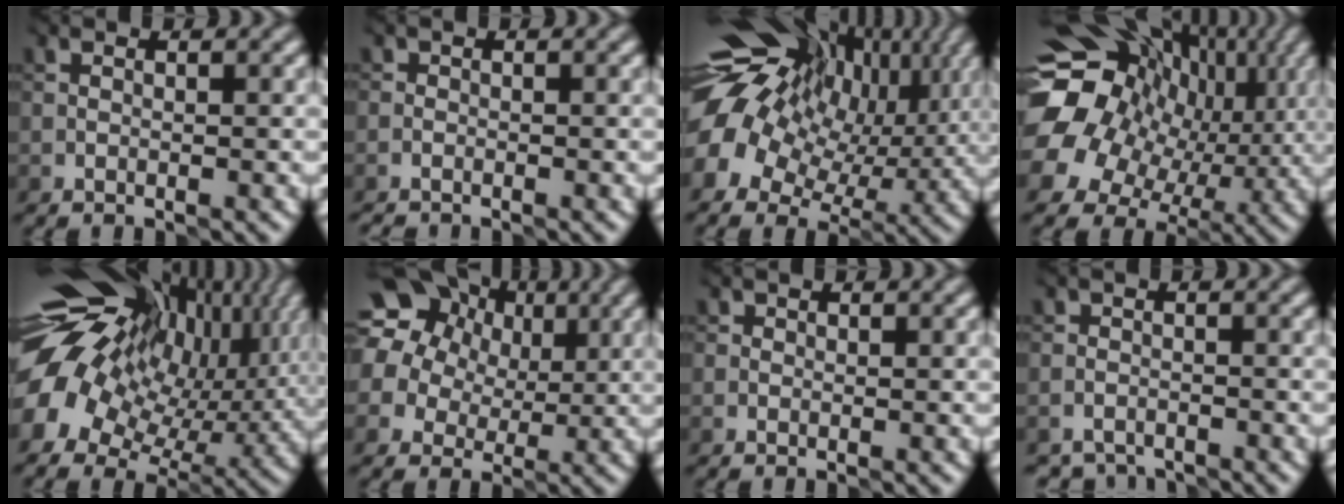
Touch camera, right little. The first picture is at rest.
{"total": 1.2, "force": [-1.2, 0.2, -0.3], "torque": [0.009, -0.007, -0.027]}
{"total": 15.4, "force": [3.7, 11.3, 9.7], "torque": [-0.183, 0.011, 0.072]}
{"total": 15.5, "force": [2.7, 13.2, 7.6], "torque": [-0.142, -0.006, 0.050]}
{"total": 16.8, "force": [4.3, 11.0, 11.9], "torque": [-0.210, -0.004, 0.101]}
{"total": 13.7, "force": [6.0, 11.5, 4.5], "torque": [-0.115, 0.025, 0.093]}
{"total": 0.0}
{"total": 3.2, "force": [-3.0, 1.0, -0.1], "torque": [0.009, -0.010, -0.055]}